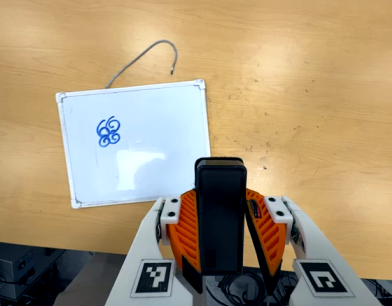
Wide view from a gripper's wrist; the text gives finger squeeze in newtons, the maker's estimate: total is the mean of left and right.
{"total": 5.9, "left": 4.7, "right": 7.1}